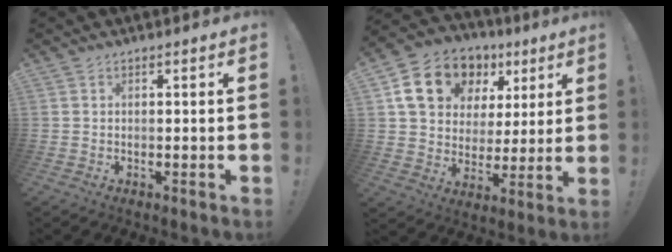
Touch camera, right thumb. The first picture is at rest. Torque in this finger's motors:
{"motor_torque": [2.18, 2.82, 0.68, -0.28, 0.44]}